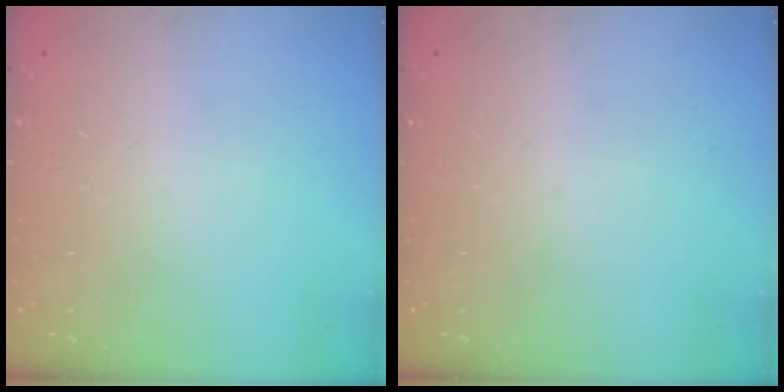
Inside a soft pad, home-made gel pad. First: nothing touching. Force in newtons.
{"total": 0.0}